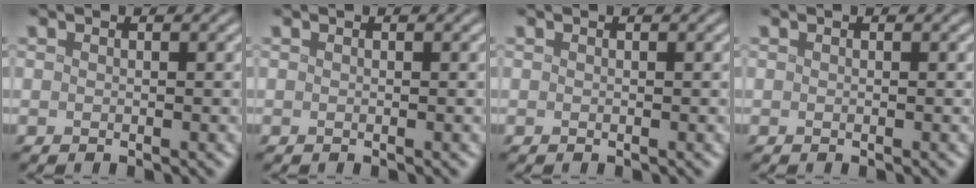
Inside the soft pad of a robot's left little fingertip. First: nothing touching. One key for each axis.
{"total": 0.0}
{"total": 0.0}
{"total": 0.0}